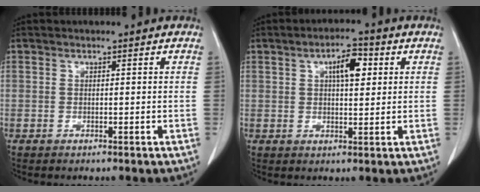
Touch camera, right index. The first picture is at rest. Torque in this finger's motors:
{"motor_torque": [0.25, 0.20, 0.30, 0.06]}